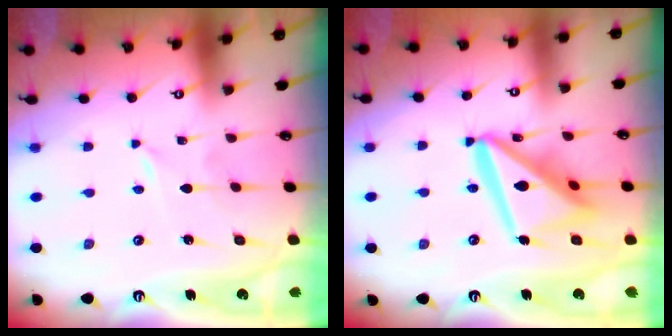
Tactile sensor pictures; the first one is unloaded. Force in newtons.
{"total": 18.9, "press": 18.8, "slide": 2.0}